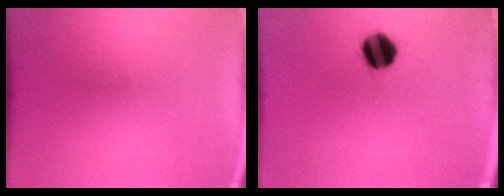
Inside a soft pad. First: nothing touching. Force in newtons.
{"total": 8.9}